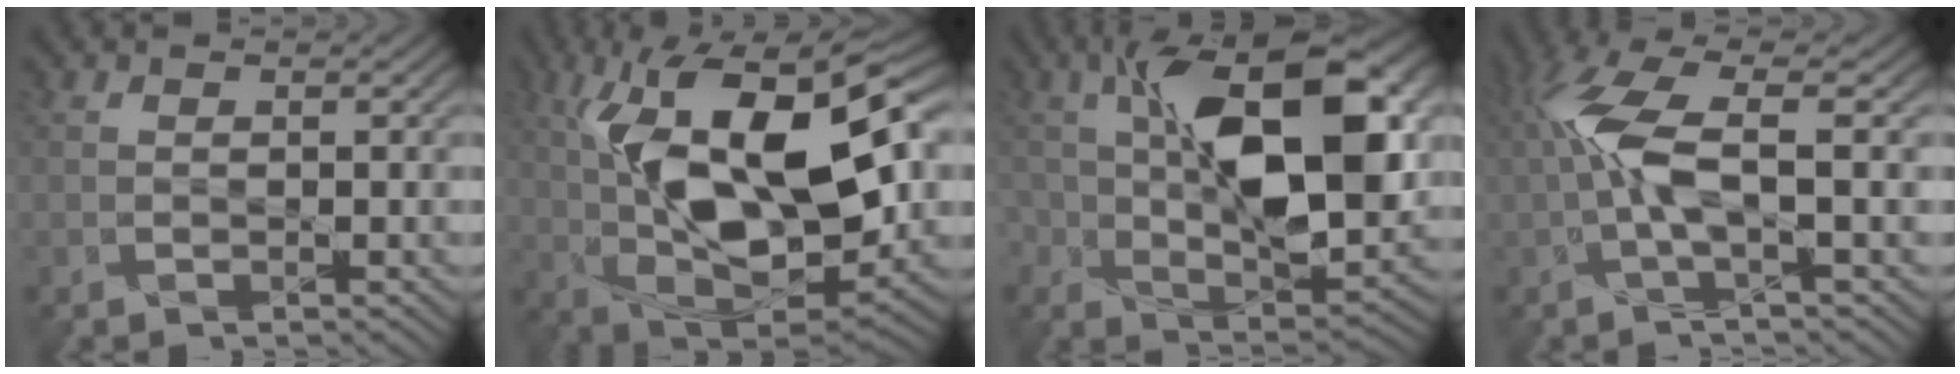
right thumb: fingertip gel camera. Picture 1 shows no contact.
{"total": 16.7, "force": [2.7, 8.6, 14.0], "torque": [-0.255, 0.010, 0.047]}
{"total": 14.5, "force": [2.3, 7.4, 12.3], "torque": [-0.195, -0.002, 0.039]}
{"total": 7.1, "force": [0.4, 1.5, 6.9], "torque": [-0.155, 0.017, 0.005]}